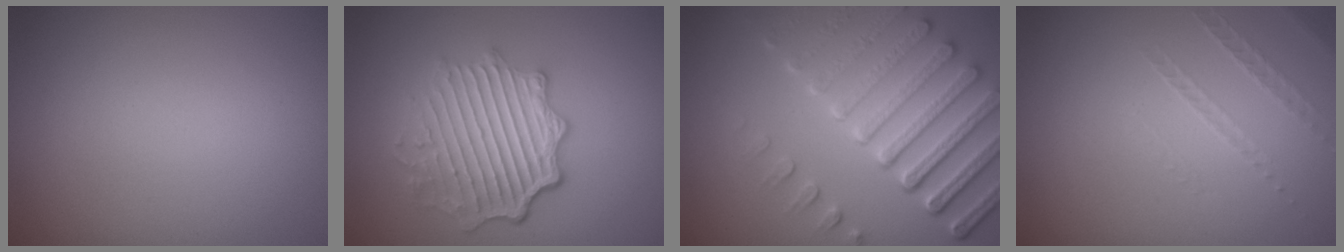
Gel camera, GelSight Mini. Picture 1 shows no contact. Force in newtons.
{"total": 6.0, "press": 4.5, "slide": 4.0}
{"total": 7.7, "press": 5.7, "slide": 5.2}
{"total": 1.0, "press": 0.4, "slide": 0.9}